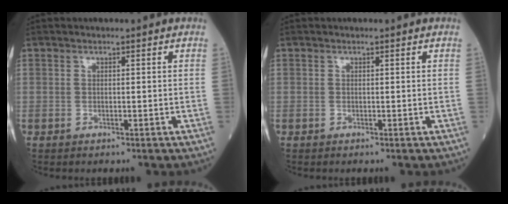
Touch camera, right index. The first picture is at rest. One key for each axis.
{"total": 0.0}